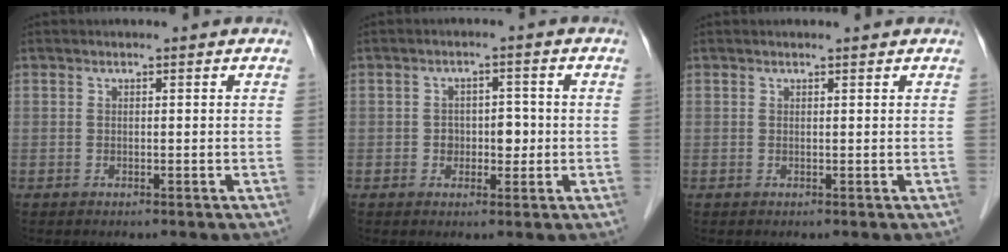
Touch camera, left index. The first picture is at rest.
{"total": 3.4, "force": [-0.4, 2.4, 2.4], "torque": [-0.029, 0.012, -0.003]}
{"total": 0.8, "force": [0.8, 0.0, 0.1], "torque": [-0.009, 0.003, 0.011]}